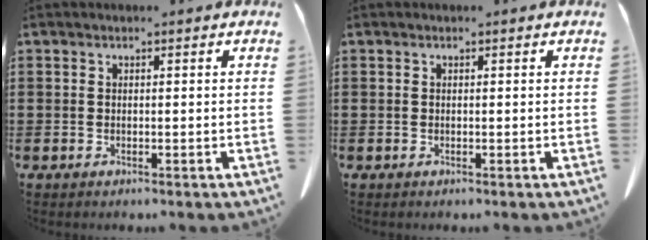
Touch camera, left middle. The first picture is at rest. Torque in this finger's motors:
{"motor_torque": [-0.01, 0.00, 0.00, 0.00]}